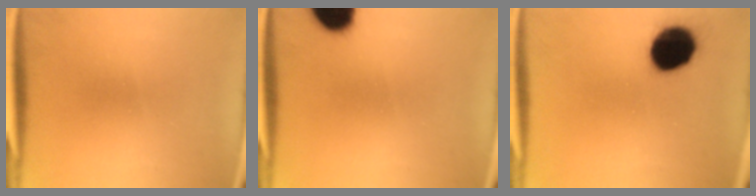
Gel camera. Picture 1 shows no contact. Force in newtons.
{"total": 12.6}
{"total": 14.0}